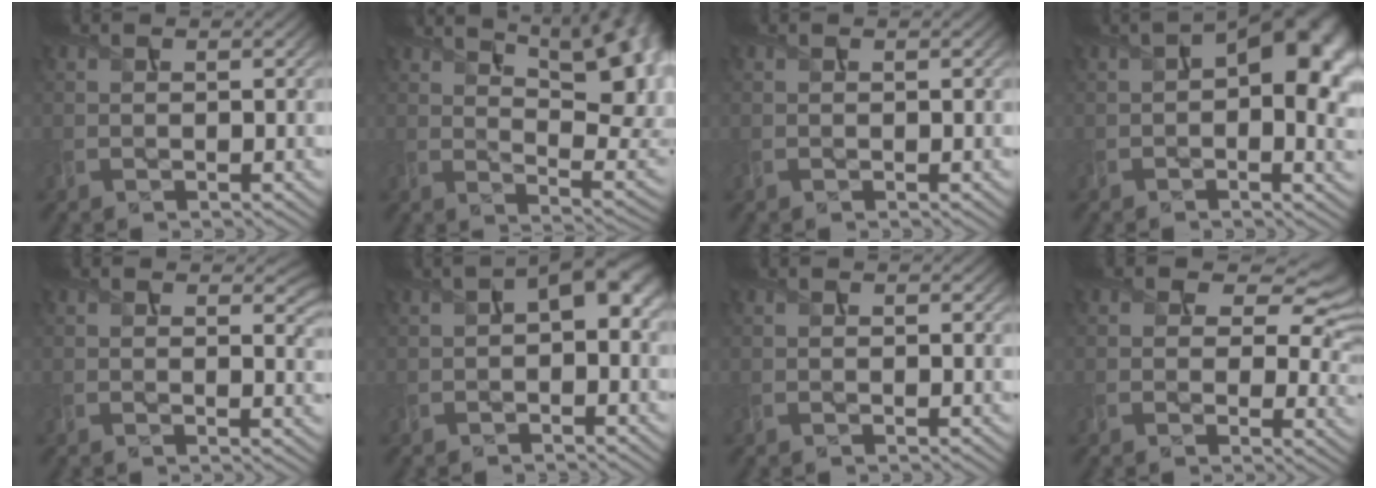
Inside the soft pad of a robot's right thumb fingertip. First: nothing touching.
{"total": 18.2, "force": [8.5, 7.7, 14.2], "torque": [-0.192, 0.037, 0.134]}
{"total": 0.0}
{"total": 14.1, "force": [2.9, 7.9, 11.3], "torque": [-0.149, -0.007, 0.054]}
{"total": 4.1, "force": [1.6, 2.1, 3.1], "torque": [-0.050, -0.012, 0.027]}
{"total": 4.8, "force": [0.6, 2.5, 4.1], "torque": [-0.071, 0.005, 0.007]}
{"total": 0.0}
{"total": 8.9, "force": [3.1, 6.0, 5.8], "torque": [-0.087, -0.012, 0.051]}